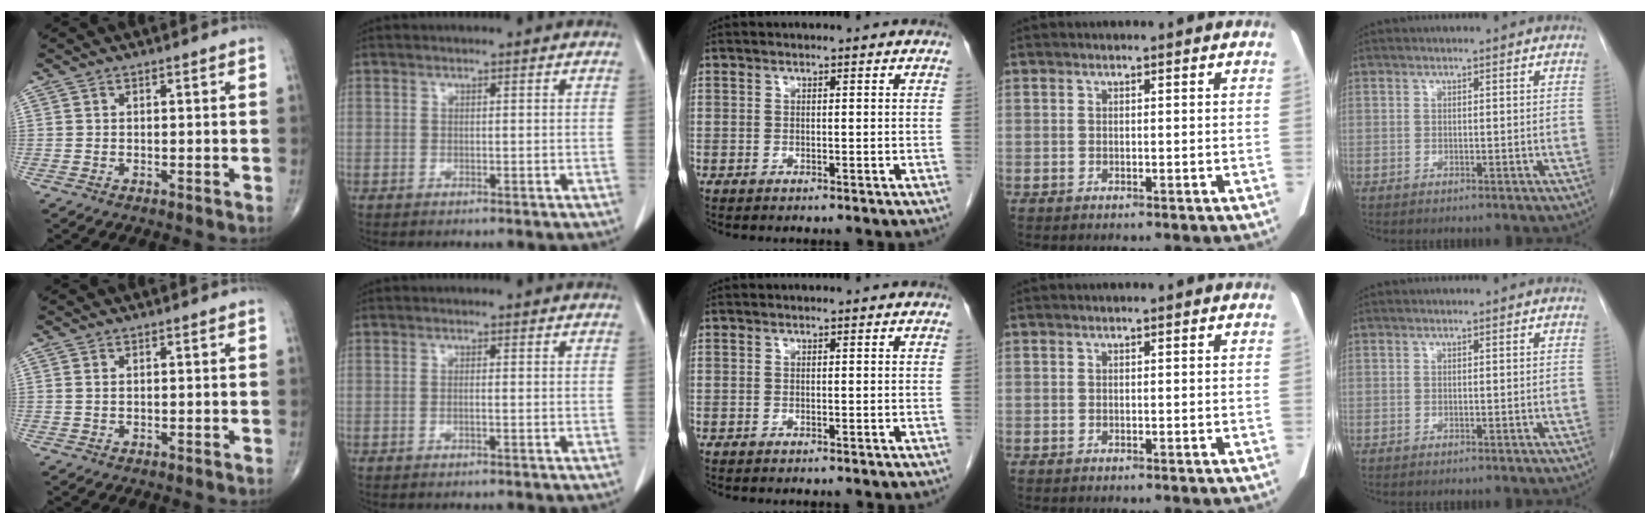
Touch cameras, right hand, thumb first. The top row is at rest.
{"thumb": {"total": 0.7, "force": [0.3, 0.3, 0.5], "torque": [-0.013, 0.003, 0.007]}, "index": {"total": 0.6, "force": [-0.2, 0.0, 0.5], "torque": [-0.010, 0.001, -0.003]}}